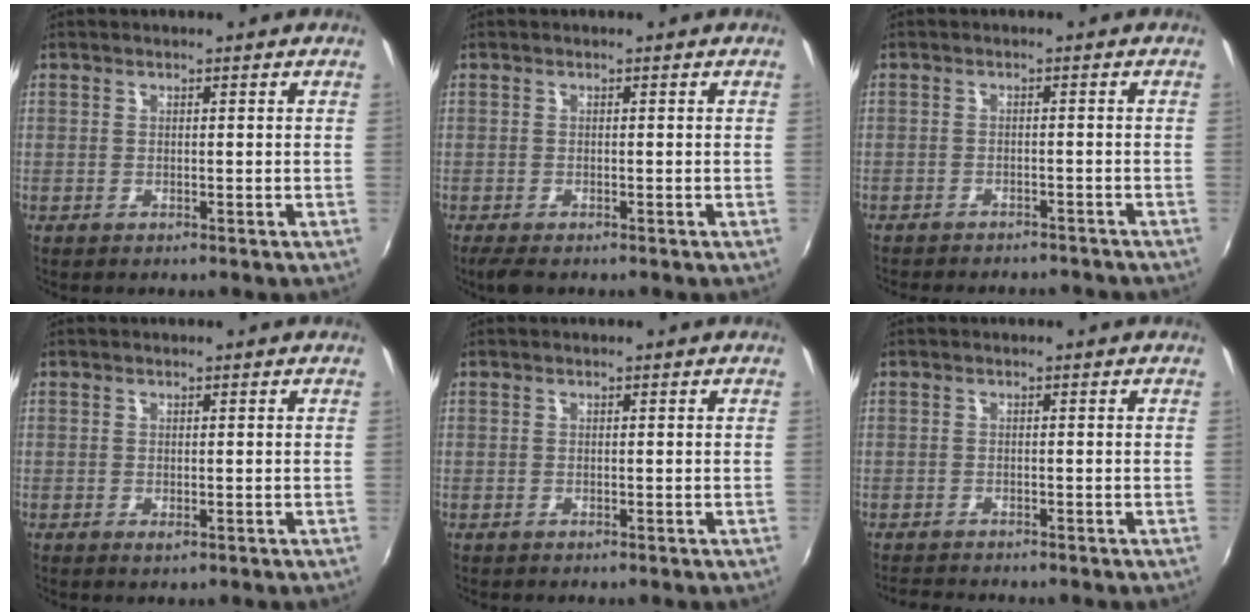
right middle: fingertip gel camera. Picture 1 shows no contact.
{"total": 2.8, "force": [-2.0, 0.9, 1.8], "torque": [-0.035, -0.014, -0.033]}
{"total": 9.2, "force": [-8.2, 2.5, 3.3], "torque": [-0.080, -0.013, -0.110]}
{"total": 0.7, "force": [-0.1, 0.2, 0.6], "torque": [-0.011, -0.002, -0.001]}
{"total": 0.0}
{"total": 3.3, "force": [-3.1, 0.3, 0.9], "torque": [-0.030, -0.013, -0.056]}